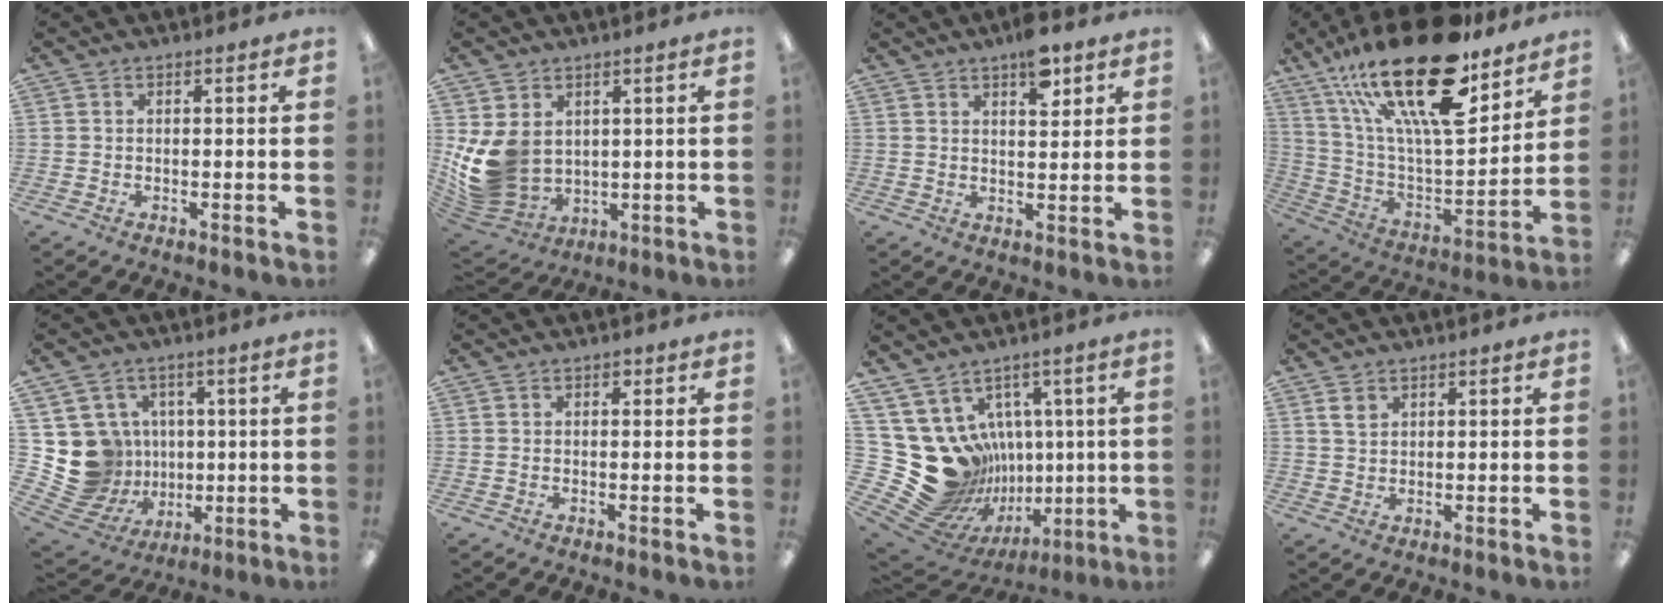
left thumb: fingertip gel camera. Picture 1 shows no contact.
{"total": 12.1, "force": [1.7, 9.9, 6.7], "torque": [-0.165, -0.023, 0.037]}
{"total": 7.5, "force": [4.7, 3.1, 4.9], "torque": [-0.059, -0.024, 0.075]}
{"total": 29.0, "force": [18.5, 9.8, 20.0], "torque": [-0.370, -0.112, 0.311]}
{"total": 13.6, "force": [1.5, 13.1, 3.3], "torque": [-0.103, -0.022, 0.053]}
{"total": 0.8, "force": [0.4, 0.6, 0.3], "torque": [0.001, 0.001, 0.005]}
{"total": 22.3, "force": [-1.4, 19.7, 10.3], "torque": [-0.224, -0.044, 0.039]}
{"total": 2.7, "force": [1.6, 1.7, 1.3], "torque": [-0.020, -0.002, 0.029]}